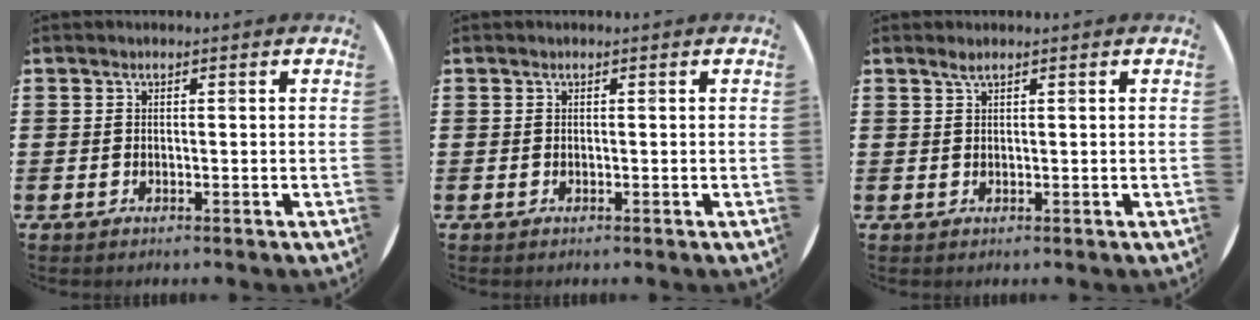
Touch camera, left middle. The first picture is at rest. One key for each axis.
{"total": 0.0}
{"total": 1.0, "fx": 0.7, "fy": 0.0, "fz": 0.7, "tx": -0.014, "ty": 0.001, "tz": 0.012}